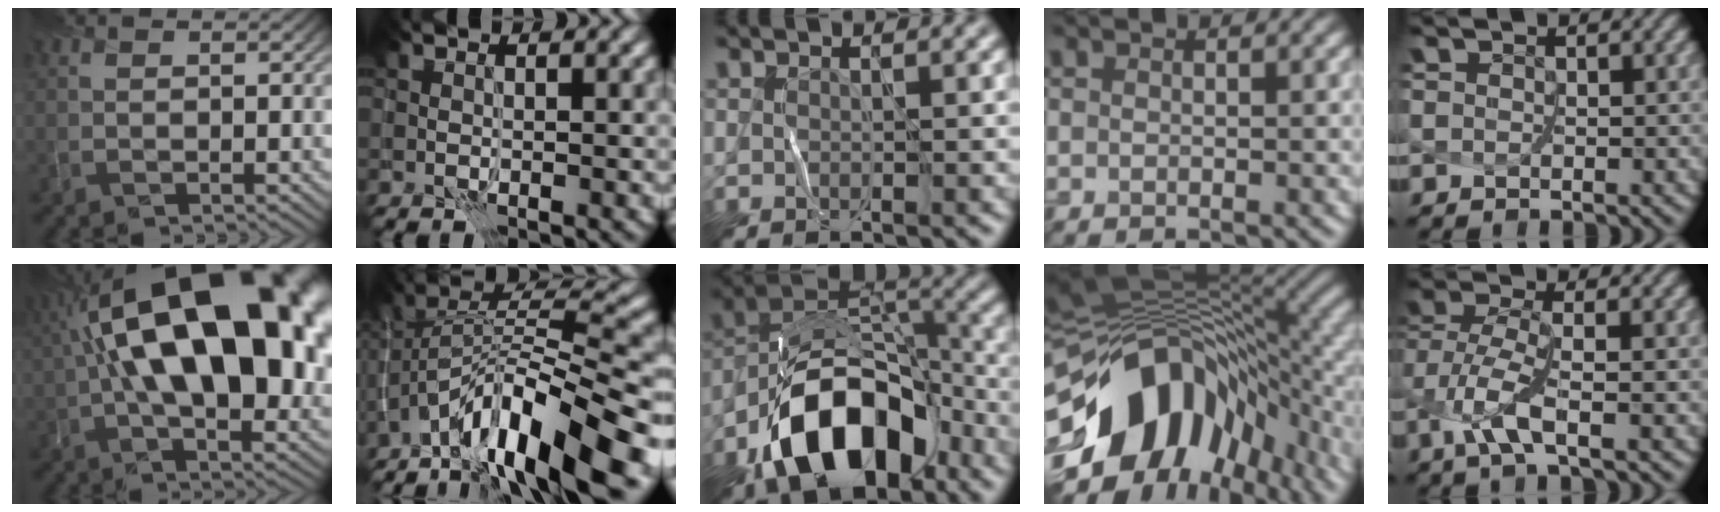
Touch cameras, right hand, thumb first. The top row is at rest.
{"thumb": {"total": 21.7, "force": [3.5, 11.0, 18.4], "torque": [-0.303, 0.026, 0.050]}, "index": {"total": 14.2, "force": [-8.5, 3.7, 10.8], "torque": [-0.187, 0.022, -0.151]}, "middle": {"total": 12.2, "force": [-6.6, 6.5, 8.0], "torque": [-0.140, 0.006, -0.123]}, "ring": {"total": 15.4, "force": [-5.0, 9.8, 10.7], "torque": [-0.211, -0.002, -0.062]}, "little": {"total": 3.7, "force": [-1.3, 1.0, 3.4], "torque": [-0.086, 0.001, -0.021]}}